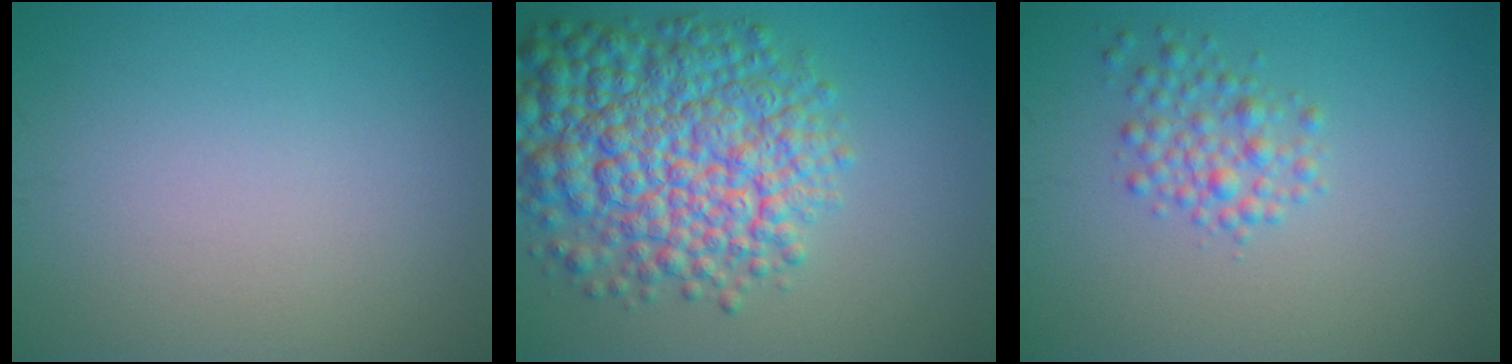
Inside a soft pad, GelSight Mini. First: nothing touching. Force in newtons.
{"total": 10.8, "press": 10.8, "slide": 0.3}
{"total": 2.4, "press": 2.4, "slide": 0.1}